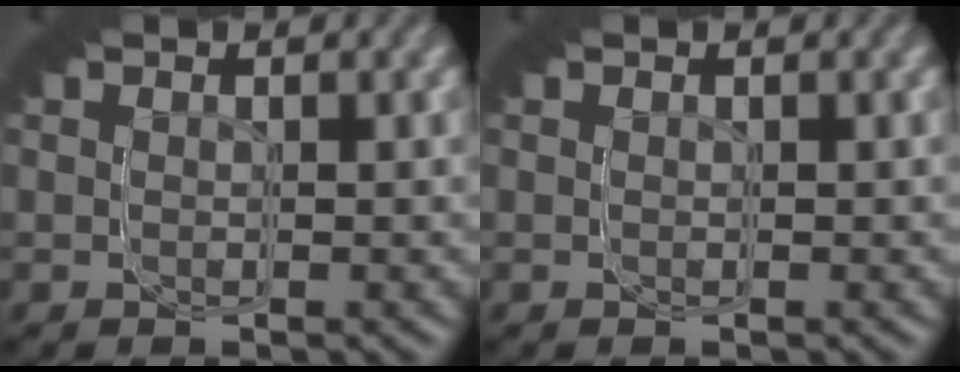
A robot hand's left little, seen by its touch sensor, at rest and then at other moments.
{"total": 0.0}